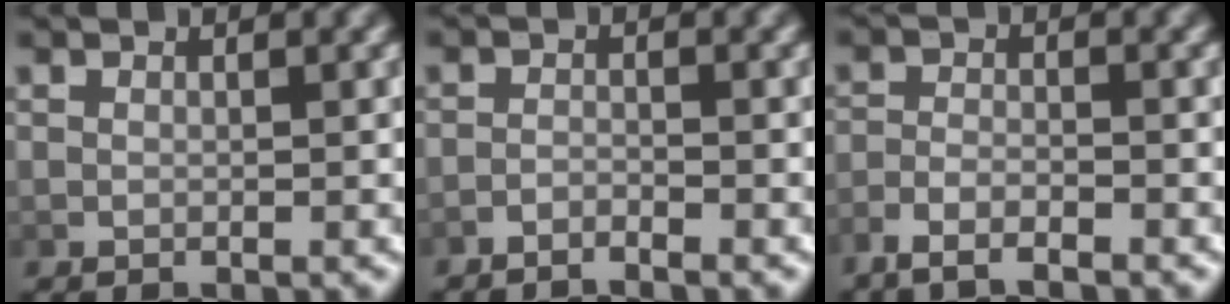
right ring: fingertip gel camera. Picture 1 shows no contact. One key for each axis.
{"total": 2.2, "fx": -2.2, "fy": 0.2, "fz": 0.1, "tx": -0.004, "ty": -0.006, "tz": -0.039}
{"total": 3.0, "fx": -2.6, "fy": 0.8, "fz": 1.3, "tx": -0.022, "ty": -0.002, "tz": -0.048}